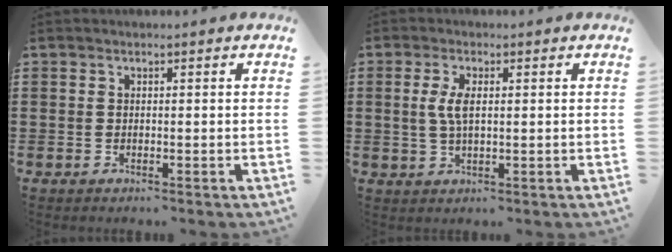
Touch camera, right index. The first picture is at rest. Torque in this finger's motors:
{"motor_torque": [0.67, -0.04, 0.24, 0.10]}